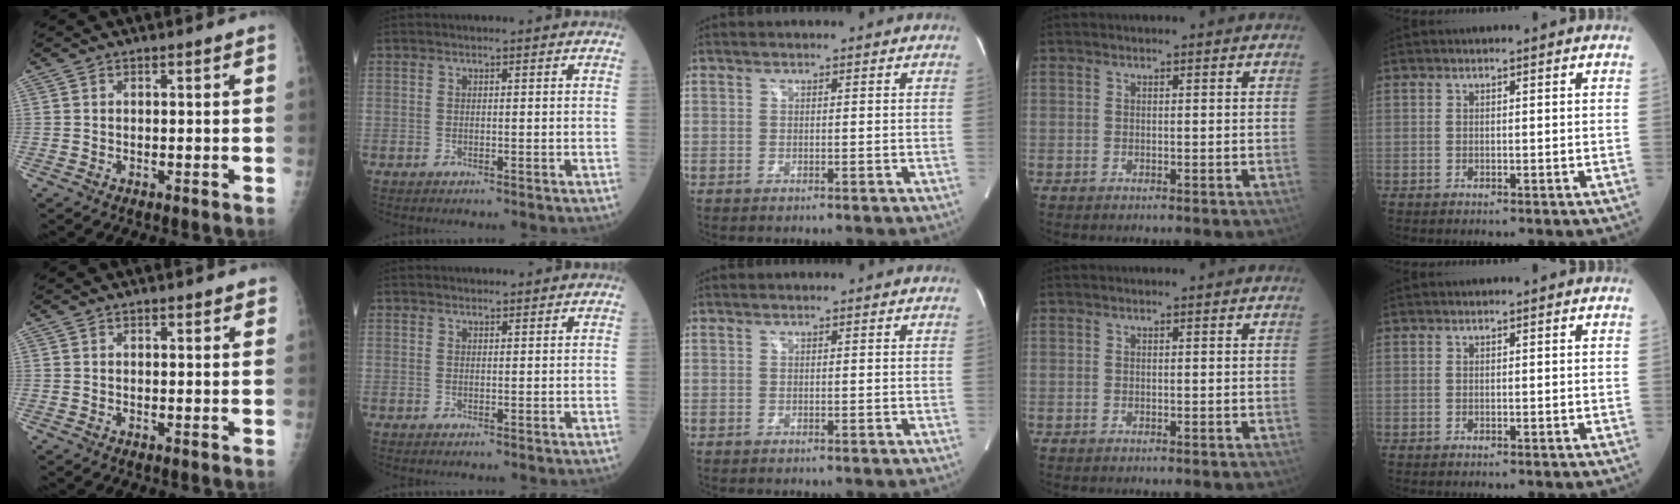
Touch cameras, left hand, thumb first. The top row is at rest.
{"thumb": {"total": 1.3, "force": [1.0, 0.6, 0.6], "torque": [-0.002, -0.003, 0.009]}, "index": {"total": 0.9, "force": [0.8, 0.3, 0.0], "torque": [0.000, 0.000, 0.013]}}